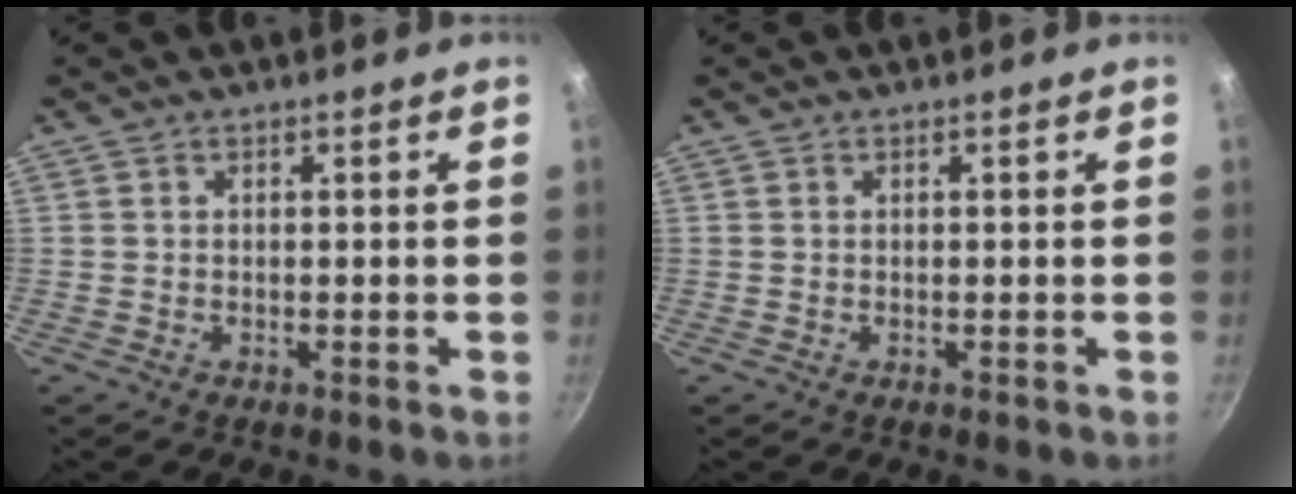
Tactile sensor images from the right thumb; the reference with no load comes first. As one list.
[{"total": 0.0}]